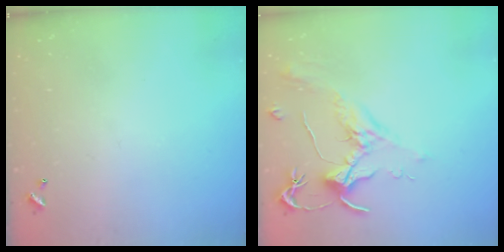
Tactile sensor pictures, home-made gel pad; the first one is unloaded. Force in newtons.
{"total": 1.8, "press": 1.7, "slide": 0.8}